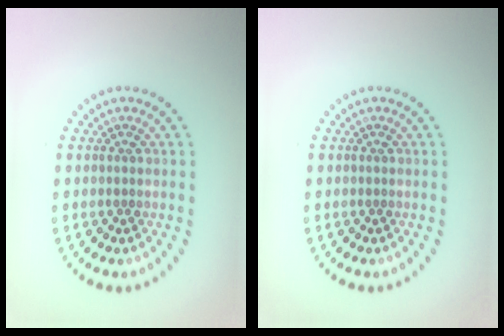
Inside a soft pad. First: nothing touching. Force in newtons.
{"total": 0.0}